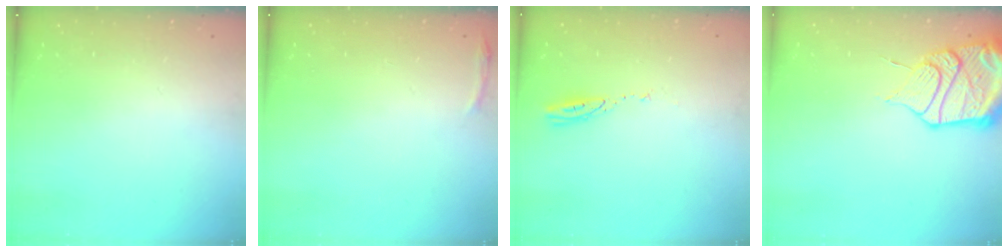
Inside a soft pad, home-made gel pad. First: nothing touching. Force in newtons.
{"total": 3.0, "press": 1.9, "slide": 2.3}
{"total": 3.6, "press": 3.6, "slide": 0.2}
{"total": 16.9, "press": 16.3, "slide": 4.2}